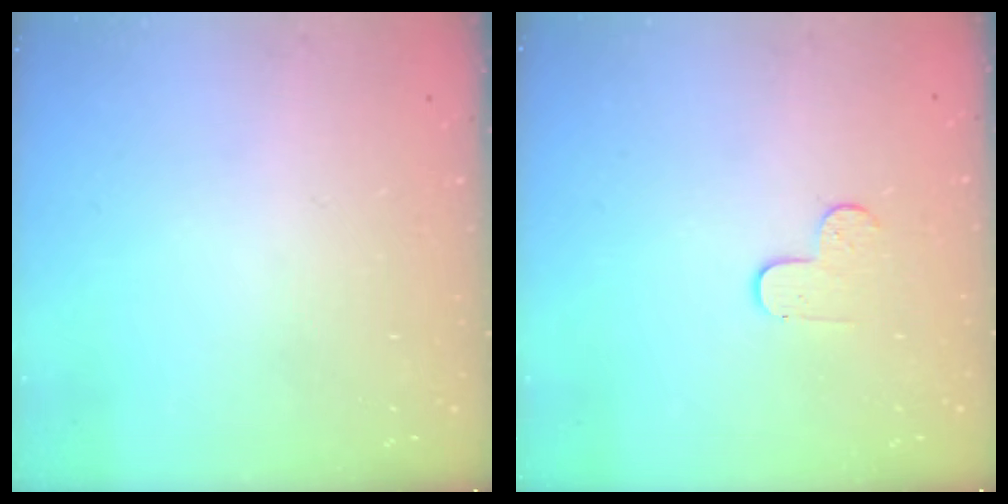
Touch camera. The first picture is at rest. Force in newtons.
{"total": 3.7, "press": 3.6, "slide": 0.4}